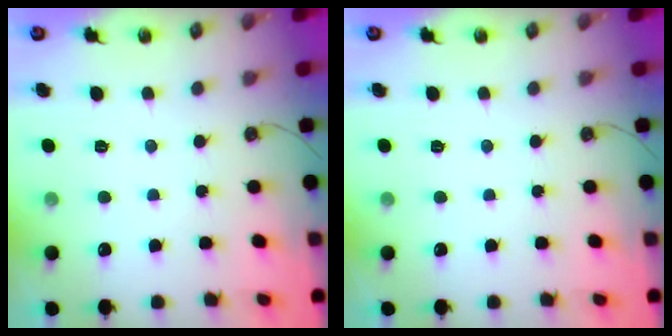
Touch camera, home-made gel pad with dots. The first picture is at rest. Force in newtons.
{"total": 0.0}